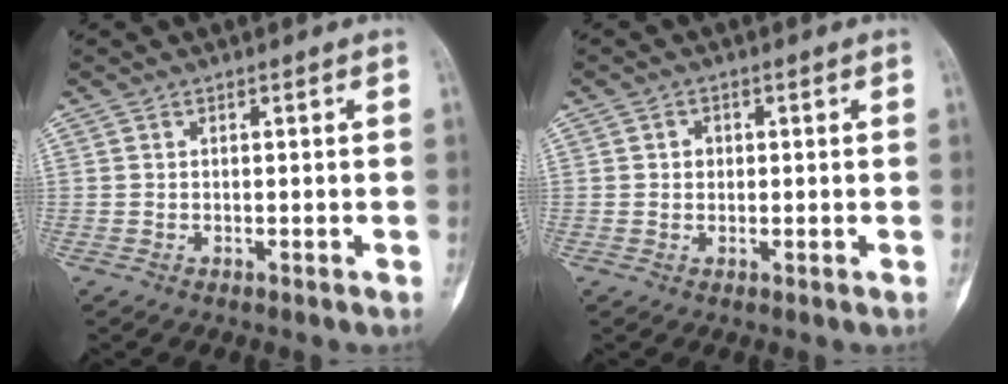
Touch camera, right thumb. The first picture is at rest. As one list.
[{"total": 1.7, "force": [0.2, 1.5, 0.7], "torque": [0.002, 0.004, 0.002]}]